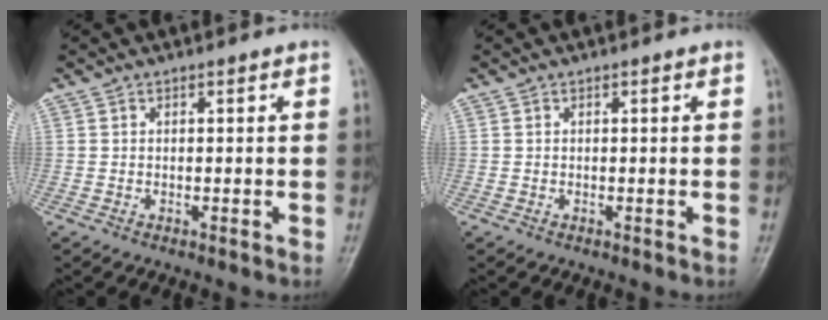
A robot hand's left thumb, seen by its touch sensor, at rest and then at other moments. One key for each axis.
{"total": 0.0}